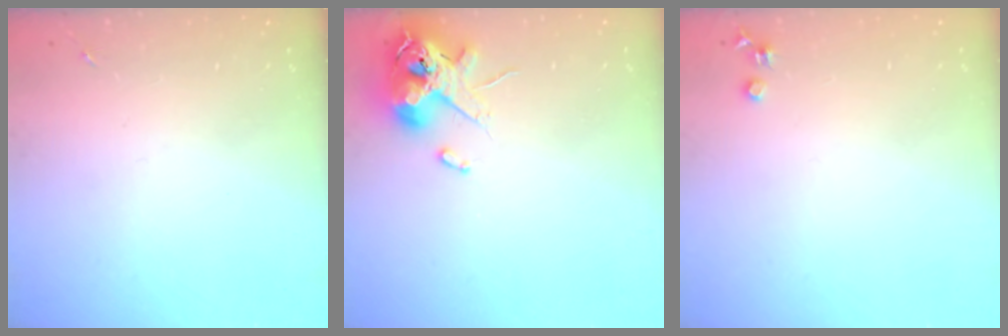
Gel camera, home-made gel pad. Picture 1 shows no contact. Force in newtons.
{"total": 12.6, "press": 12.4, "slide": 2.1}
{"total": 3.5, "press": 3.5, "slide": 0.4}